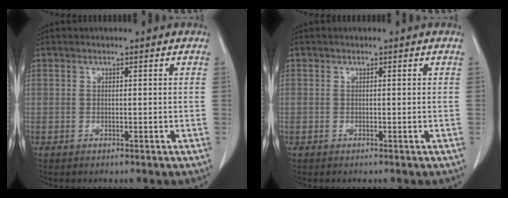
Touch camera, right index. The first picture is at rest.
{"total": 0.0}